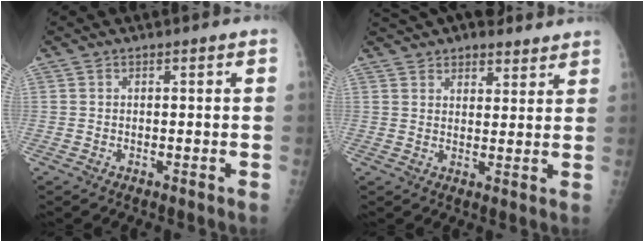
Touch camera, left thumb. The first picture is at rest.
{"total": 10.1, "force": [7.9, 4.5, 4.5], "torque": [-0.040, -0.009, 0.121]}